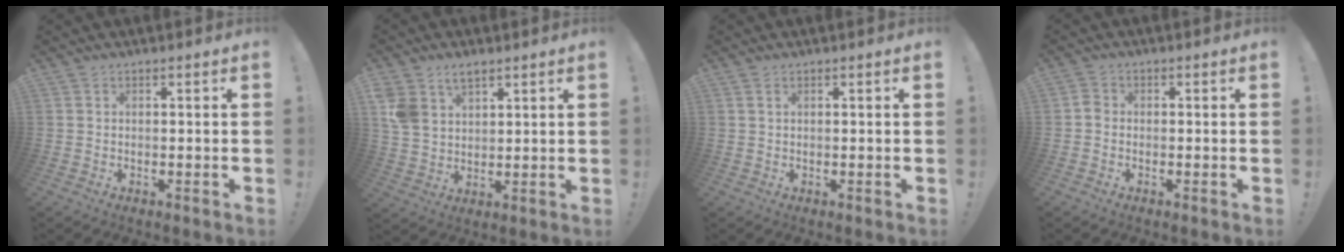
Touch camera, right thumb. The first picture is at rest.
{"total": 7.3, "force": [4.6, 4.7, 3.1], "torque": [-0.060, -0.017, 0.092]}
{"total": 1.0, "force": [0.4, 0.5, 0.7], "torque": [-0.016, 0.001, 0.009]}
{"total": 2.0, "force": [-0.8, 1.6, 1.0], "torque": [-0.024, 0.011, -0.013]}